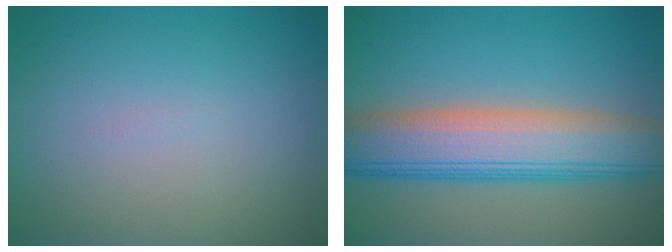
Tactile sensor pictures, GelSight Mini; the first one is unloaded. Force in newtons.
{"total": 8.8, "press": 8.8, "slide": 0.3}